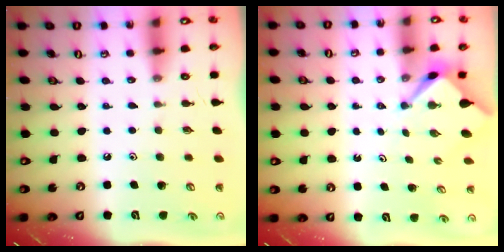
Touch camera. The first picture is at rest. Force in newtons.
{"total": 2.7, "press": 2.7, "slide": 0.3}